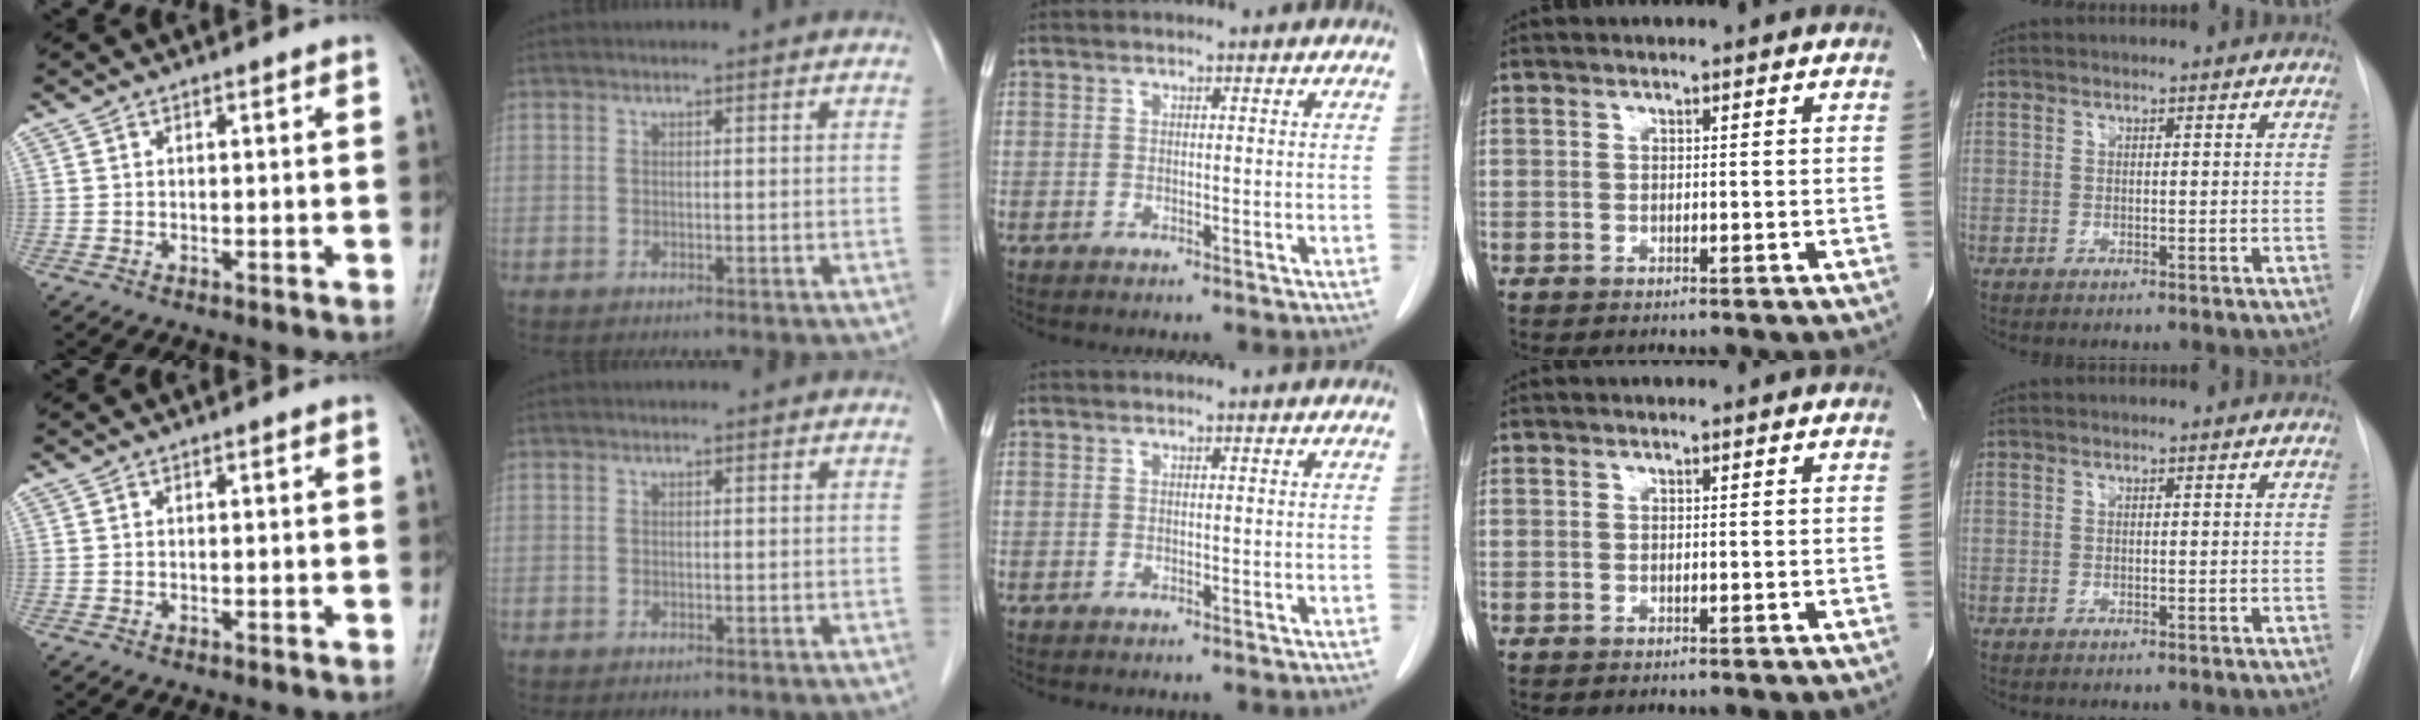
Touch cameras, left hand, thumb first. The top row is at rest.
{}